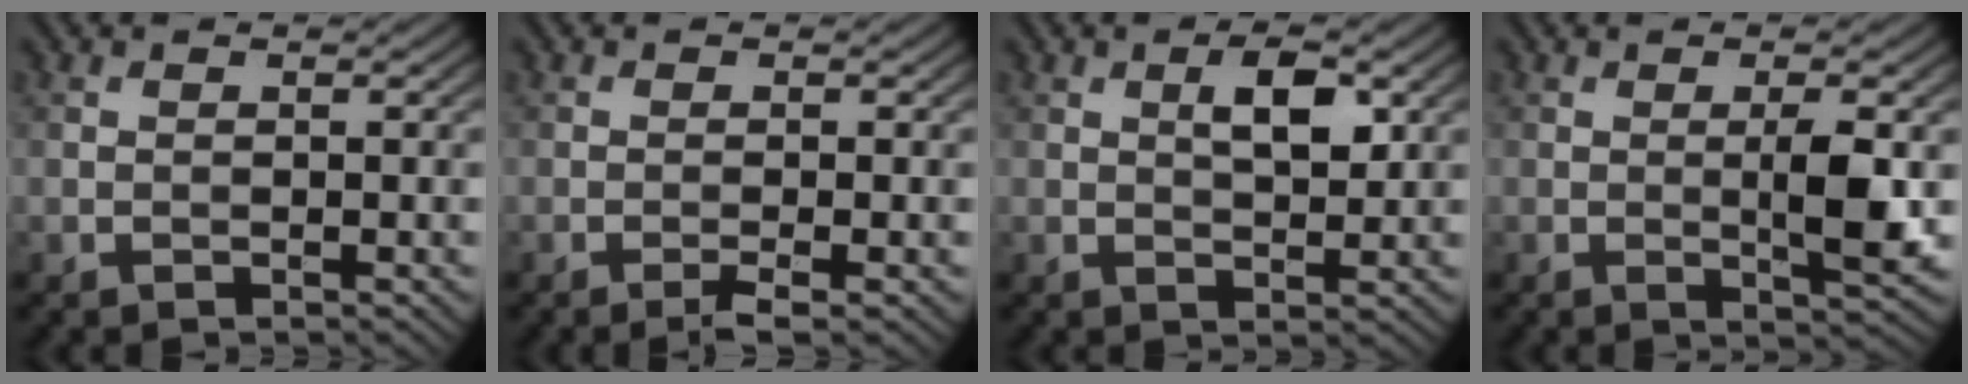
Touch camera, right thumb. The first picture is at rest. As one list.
[{"total": 1.4, "force": [-0.8, -0.1, 1.2], "torque": [-0.020, 0.004, -0.022]}, {"total": 4.1, "force": [1.3, 1.7, 3.5], "torque": [-0.064, 0.000, 0.024]}, {"total": 4.2, "force": [0.1, 0.6, 4.2], "torque": [-0.076, -0.003, 0.001]}]